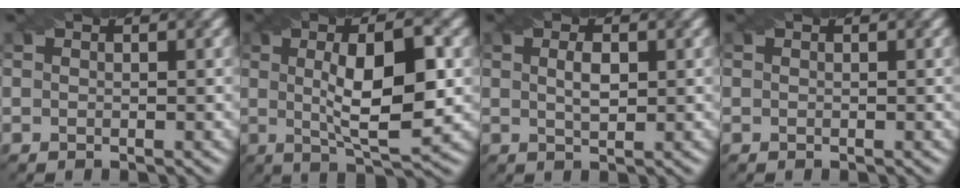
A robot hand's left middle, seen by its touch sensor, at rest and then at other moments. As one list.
[{"total": 8.7, "force": [0.7, 2.4, 8.4], "torque": [-0.124, 0.010, 0.009]}, {"total": 1.9, "force": [0.5, 0.7, 1.7], "torque": [-0.034, 0.002, 0.011]}, {"total": 0.0}]